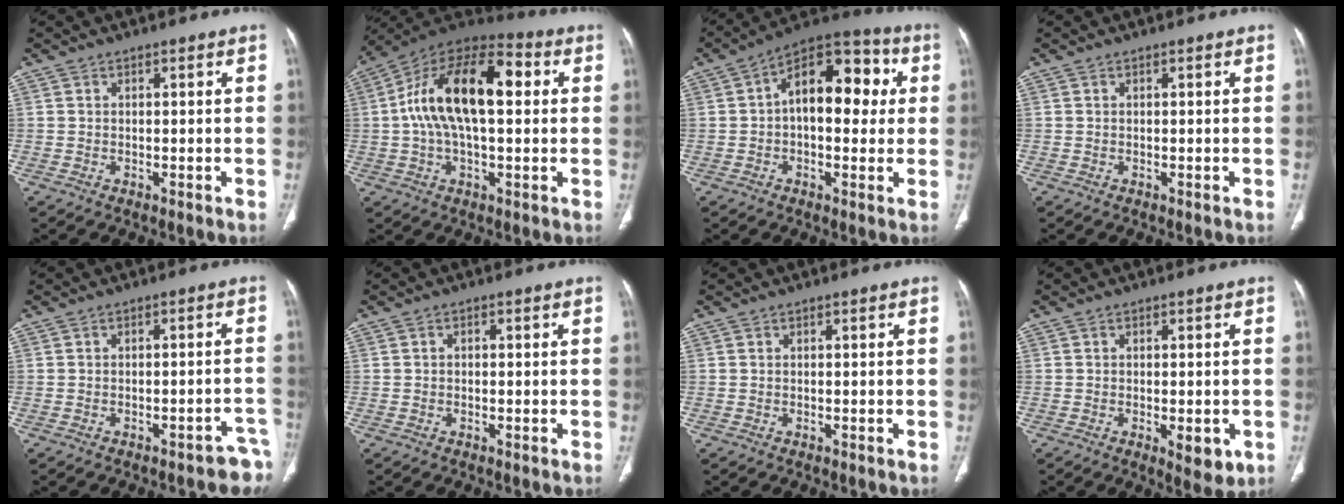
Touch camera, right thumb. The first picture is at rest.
{"total": 19.5, "force": [2.8, 9.6, 16.8], "torque": [-0.285, 0.040, 0.037]}
{"total": 15.8, "force": [2.1, 8.9, 12.8], "torque": [-0.149, 0.036, 0.022]}
{"total": 0.0}
{"total": 6.2, "force": [-4.9, 2.5, 2.8], "torque": [-0.015, 0.035, -0.054]}
{"total": 0.7, "force": [0.0, 0.6, 0.4], "torque": [-0.006, 0.003, -0.003]}
{"total": 0.0}
{"total": 5.3, "force": [-1.6, 2.3, 4.5], "torque": [-0.050, -0.009, -0.013]}